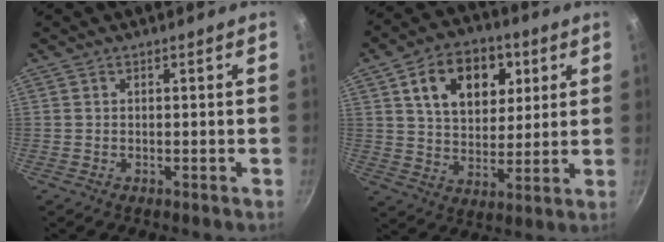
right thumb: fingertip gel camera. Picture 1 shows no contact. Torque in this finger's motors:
{"motor_torque": [-1.09, 1.61, 1.08, 0.57, 0.12]}